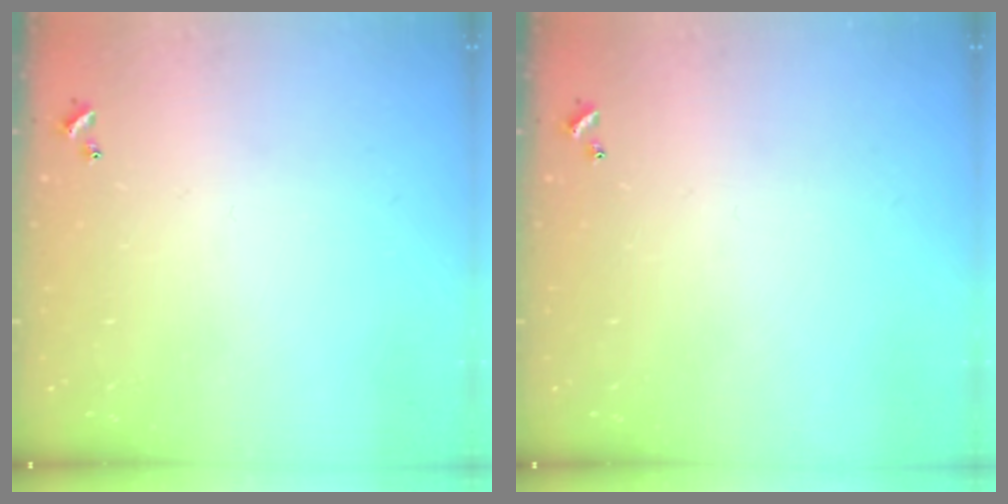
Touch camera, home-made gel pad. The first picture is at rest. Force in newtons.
{"total": 0.0}